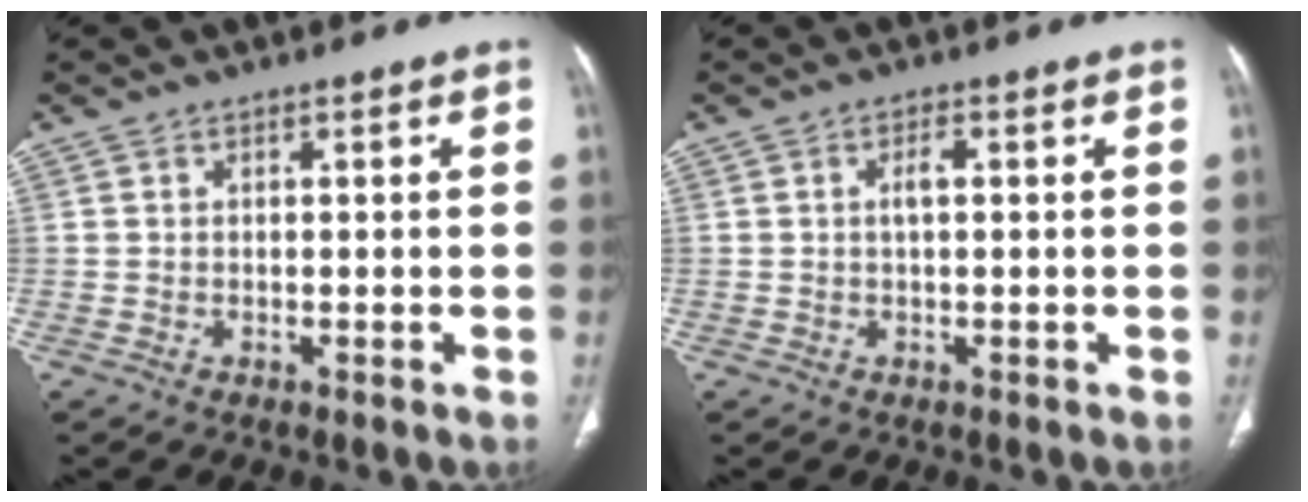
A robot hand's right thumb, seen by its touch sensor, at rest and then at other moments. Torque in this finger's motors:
{"motor_torque": [1.27, 1.92, 0.59, -0.30, -0.02]}